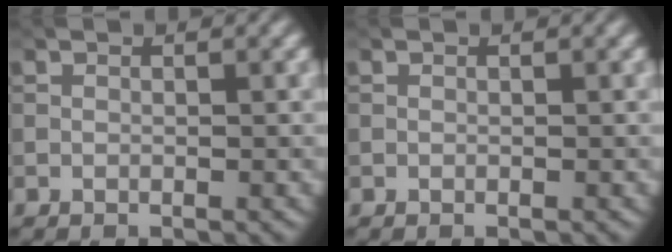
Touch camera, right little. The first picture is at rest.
{"total": 0.0}